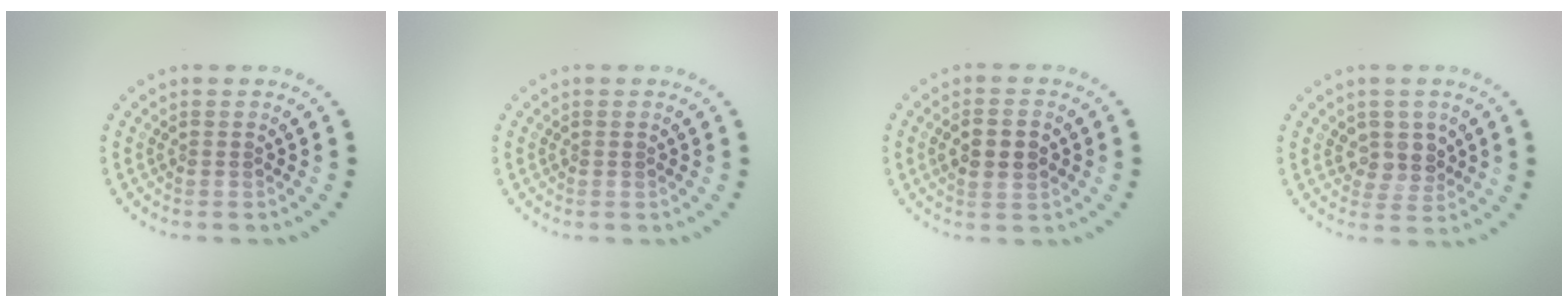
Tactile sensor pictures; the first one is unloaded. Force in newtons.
{"total": 0.0}
{"total": 2.8, "press": 2.8, "slide": 0.2}
{"total": 2.5, "press": 2.2, "slide": 1.2}